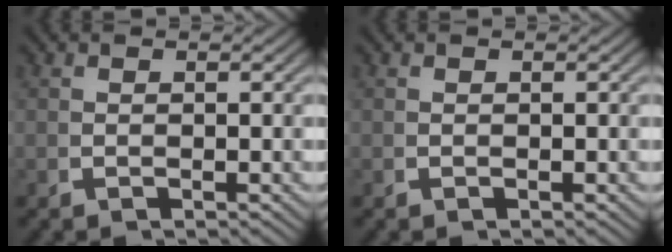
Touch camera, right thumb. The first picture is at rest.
{"total": 0.0}